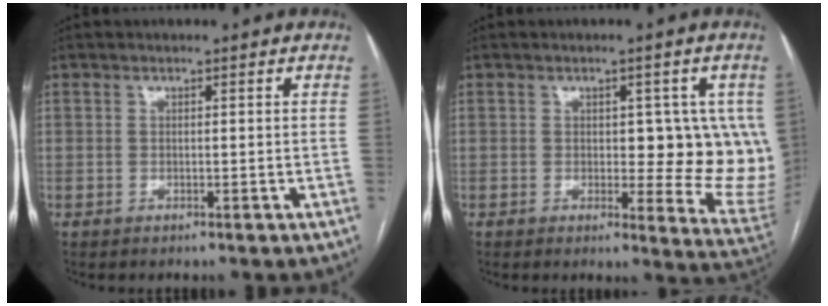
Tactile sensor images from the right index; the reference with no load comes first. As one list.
[{"total": 10.7, "force": [1.2, 4.7, 9.6], "torque": [-0.100, -0.004, 0.015]}]